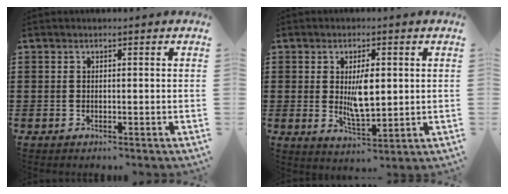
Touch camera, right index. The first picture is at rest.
{"total": 6.0, "force": [0.6, 2.4, 5.5], "torque": [-0.090, -0.001, 0.007]}